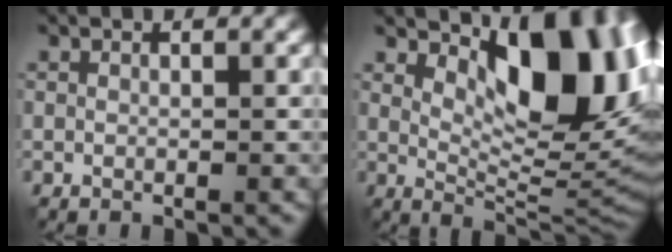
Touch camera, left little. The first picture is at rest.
{"total": 10.9, "force": [4.1, 4.7, 9.0], "torque": [-0.124, -0.003, 0.070]}